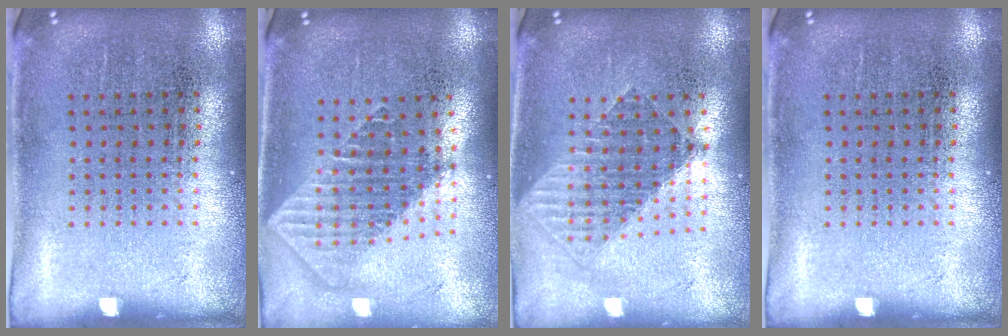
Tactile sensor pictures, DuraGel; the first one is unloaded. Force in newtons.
{"total": 1.8, "press": 1.5, "slide": 1.0}
{"total": 1.5, "press": 1.3, "slide": 0.9}
{"total": 0.0}